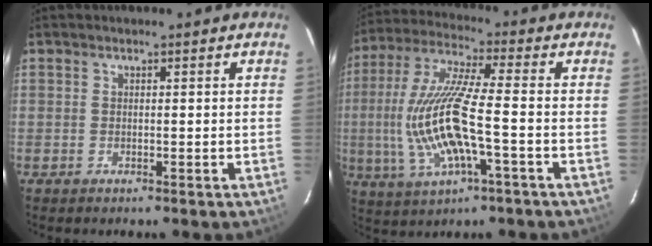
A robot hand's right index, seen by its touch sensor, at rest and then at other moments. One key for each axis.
{"total": 15.4, "fx": -2.9, "fy": 3.1, "fz": 14.8, "tx": -0.304, "ty": -0.008, "tz": -0.050}